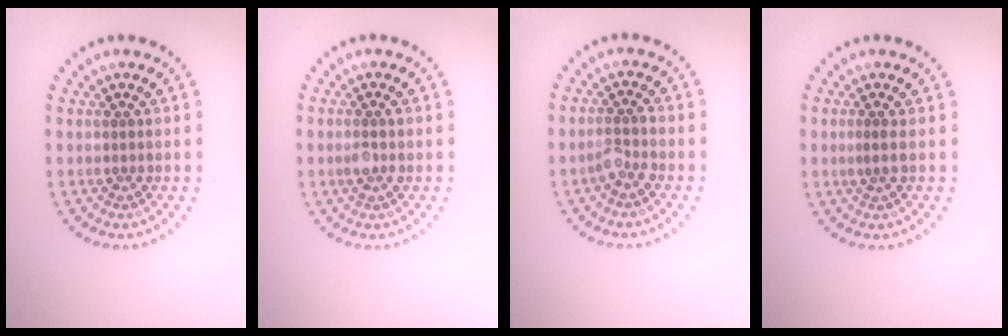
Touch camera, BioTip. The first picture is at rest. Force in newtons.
{"total": 1.4, "press": 1.3, "slide": 0.6}
{"total": 1.7, "press": 1.4, "slide": 1.0}
{"total": 0.7, "press": 0.4, "slide": 0.5}